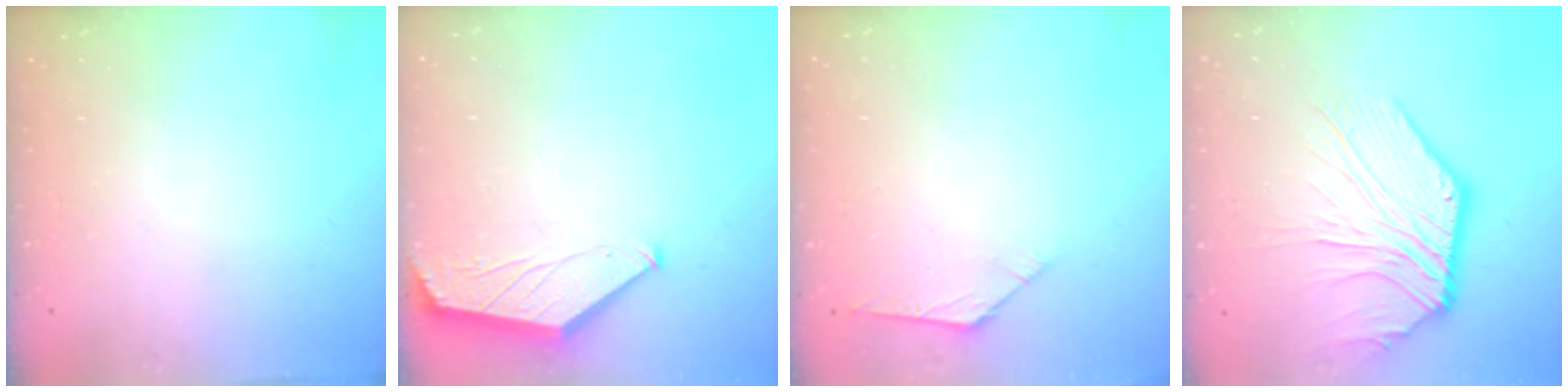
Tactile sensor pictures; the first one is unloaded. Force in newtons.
{"total": 1.7, "press": 1.6, "slide": 0.3}
{"total": 2.7, "press": 2.6, "slide": 0.7}
{"total": 7.7, "press": 7.6, "slide": 0.6}